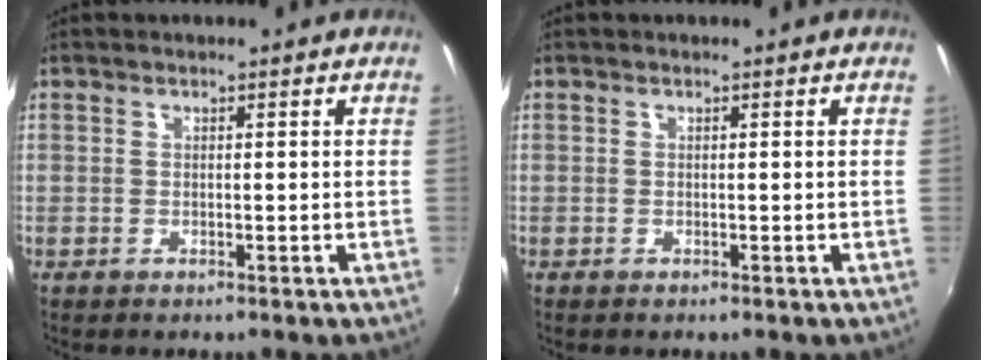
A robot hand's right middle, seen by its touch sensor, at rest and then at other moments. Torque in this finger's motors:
{"motor_torque": [0.24, -0.36, 0.04, 0.00]}